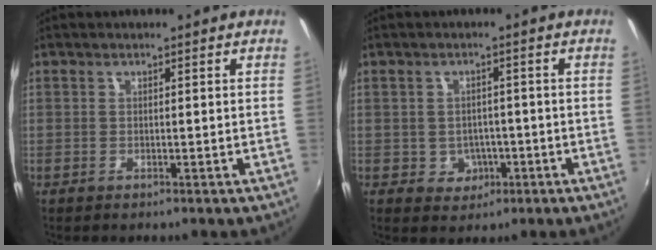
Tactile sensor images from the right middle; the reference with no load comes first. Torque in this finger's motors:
{"motor_torque": [0.42, -0.36, -0.04, 0.00]}